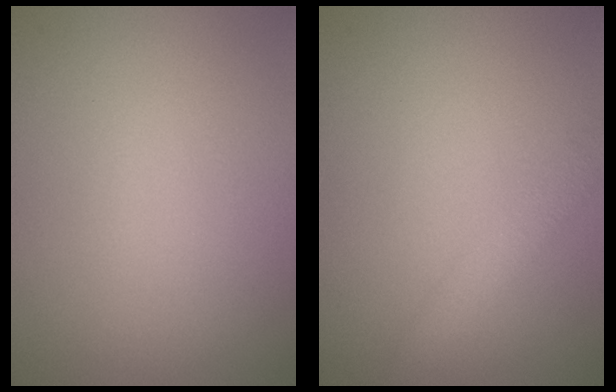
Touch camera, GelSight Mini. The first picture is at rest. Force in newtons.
{"total": 2.1, "press": 2.1, "slide": 0.1}